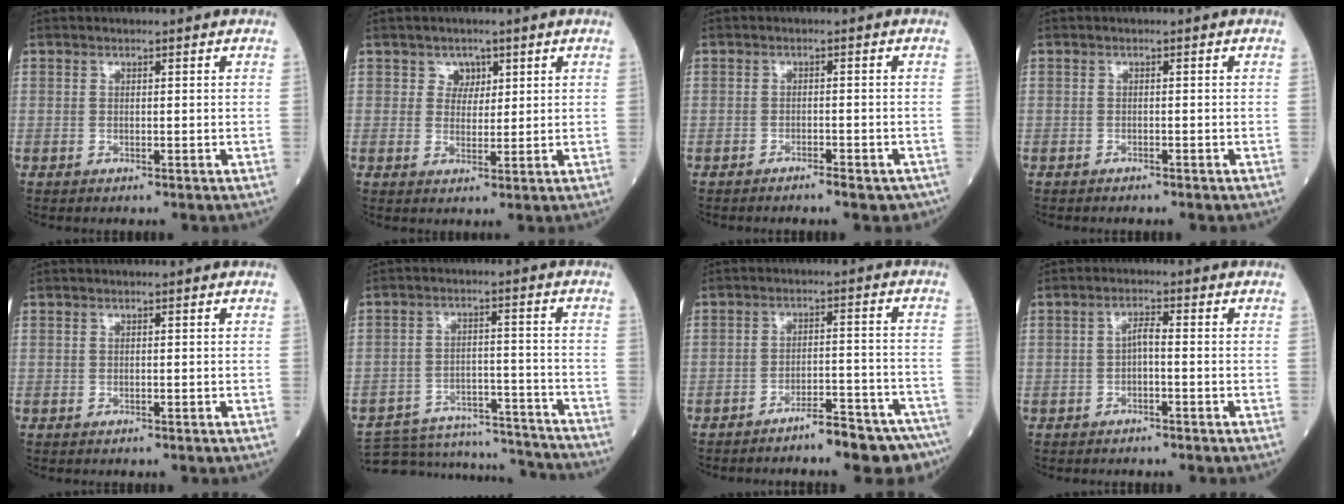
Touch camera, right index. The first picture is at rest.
{"total": 2.5, "force": [1.4, 2.0, 0.6], "torque": [-0.001, -0.001, 0.020]}
{"total": 4.4, "force": [-3.6, 1.3, 2.2], "torque": [-0.018, 0.000, -0.041]}
{"total": 1.0, "force": [-0.8, 0.2, 0.4], "torque": [-0.011, -0.002, -0.009]}
{"total": 0.0}
{"total": 16.9, "force": [-16.5, 3.0, 2.6], "torque": [-0.051, 0.023, -0.226]}
{"total": 9.4, "force": [-8.0, 0.9, 4.8], "torque": [-0.042, 0.027, -0.114]}
{"total": 1.9, "force": [-0.5, 0.3, 1.8], "torque": [-0.030, 0.004, -0.012]}